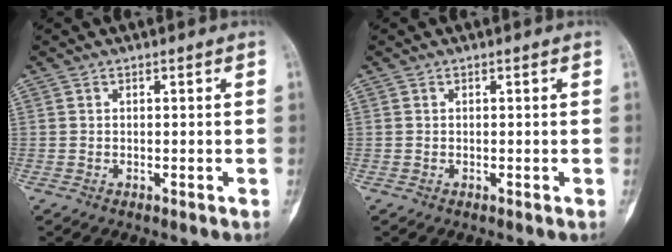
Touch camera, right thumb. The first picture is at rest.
{"total": 0.0}